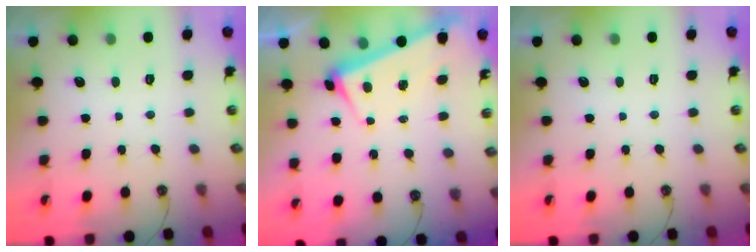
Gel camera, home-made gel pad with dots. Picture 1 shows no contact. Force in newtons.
{"total": 3.2, "press": 3.0, "slide": 1.0}
{"total": 0.0}